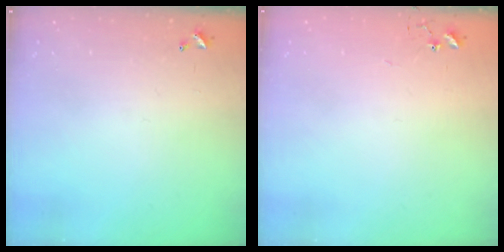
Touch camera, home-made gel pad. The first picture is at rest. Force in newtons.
{"total": 5.2, "press": 5.2, "slide": 0.4}